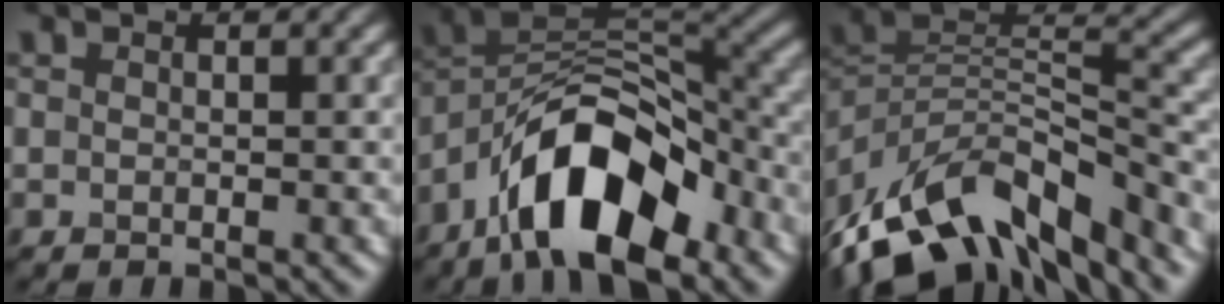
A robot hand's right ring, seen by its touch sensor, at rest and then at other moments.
{"total": 11.1, "force": [-6.3, 4.7, 7.8], "torque": [-0.122, 0.018, -0.122]}
{"total": 13.4, "force": [-9.2, 5.7, 7.9], "torque": [-0.157, 0.029, -0.173]}